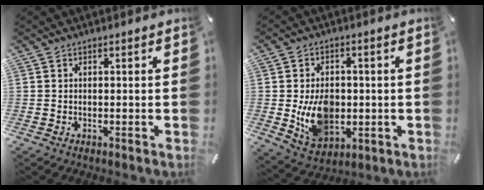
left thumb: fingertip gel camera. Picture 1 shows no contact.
{"total": 11.2, "force": [-0.8, 8.5, 7.2], "torque": [-0.135, 0.000, -0.012]}